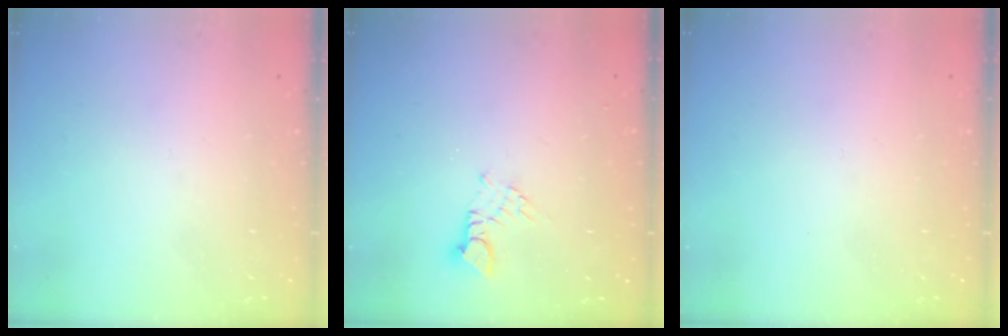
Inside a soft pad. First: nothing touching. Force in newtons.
{"total": 3.9, "press": 3.9, "slide": 0.2}
{"total": 0.0}